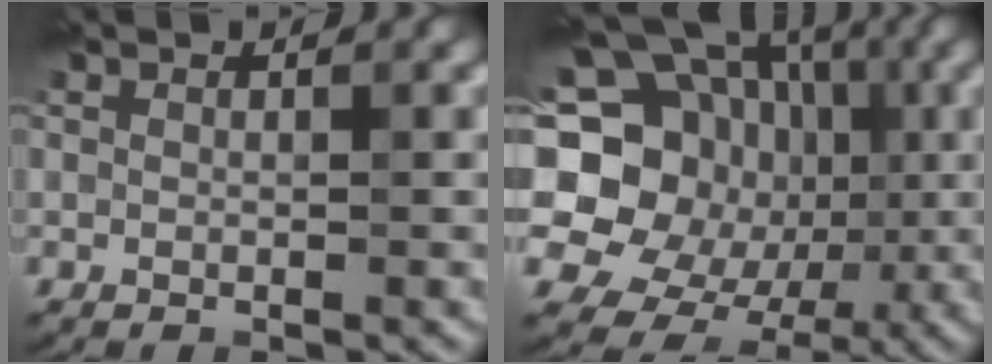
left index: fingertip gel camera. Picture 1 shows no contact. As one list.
[{"total": 18.1, "force": [0.1, 16.1, 8.1], "torque": [-0.175, 0.026, -0.026]}]